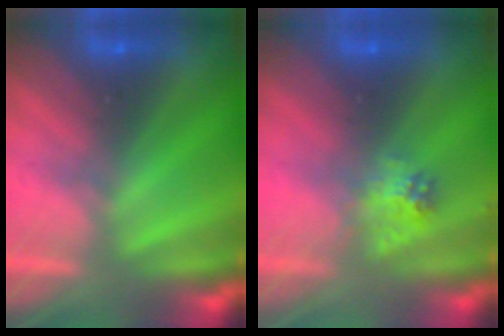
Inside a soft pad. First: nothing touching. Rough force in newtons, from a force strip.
{"total": 2.3}